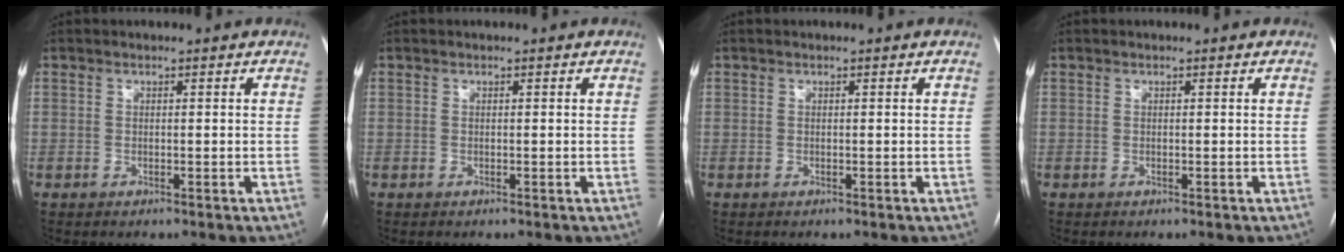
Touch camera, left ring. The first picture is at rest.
{"total": 0.0}
{"total": 0.0}
{"total": 0.0}